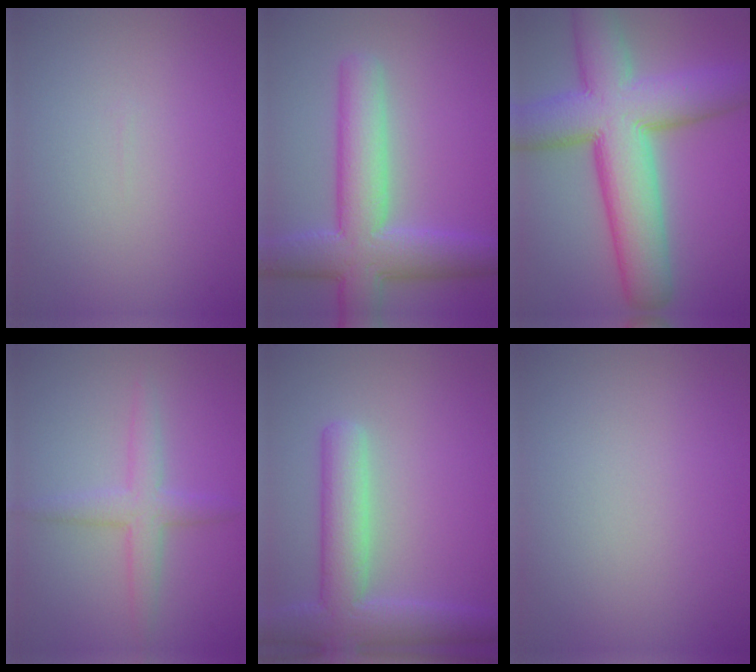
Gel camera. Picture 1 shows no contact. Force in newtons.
{"total": 8.0, "press": 8.0, "slide": 0.2}
{"total": 12.6, "press": 12.6, "slide": 0.6}
{"total": 2.9, "press": 2.9, "slide": 0.1}
{"total": 6.0, "press": 6.0, "slide": 0.4}
{"total": 0.0}